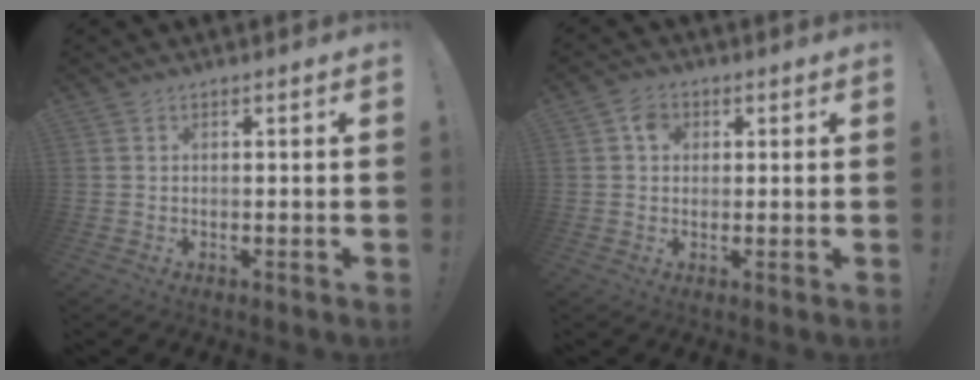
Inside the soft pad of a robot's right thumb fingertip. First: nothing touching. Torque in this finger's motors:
{"motor_torque": [0.01, 0.01, -0.01, 0.02, 0.00]}